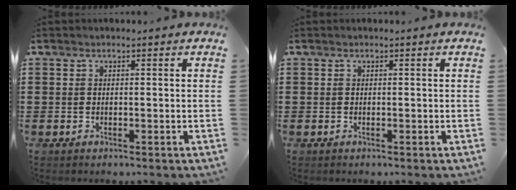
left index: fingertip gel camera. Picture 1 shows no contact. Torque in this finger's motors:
{"motor_torque": [0.00, 0.01, 0.00, -0.01]}